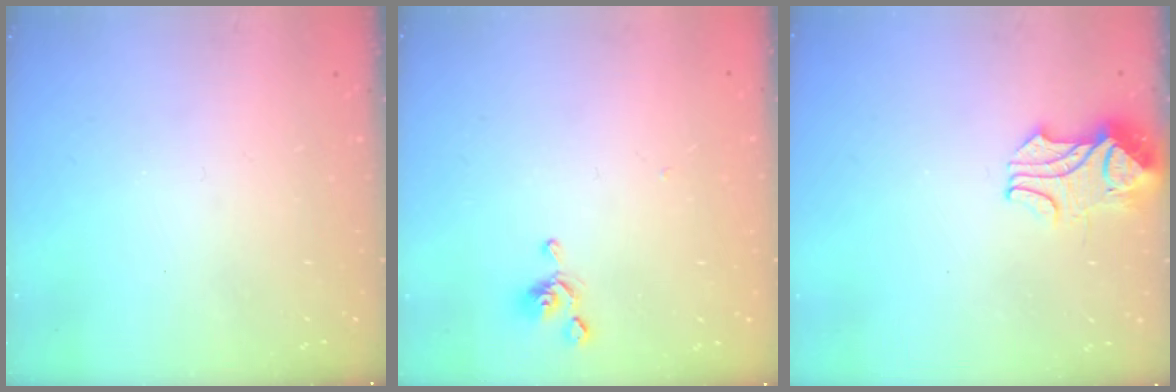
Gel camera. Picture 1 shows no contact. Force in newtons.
{"total": 0.6, "press": 0.3, "slide": 0.6}
{"total": 2.2, "press": 2.0, "slide": 0.8}